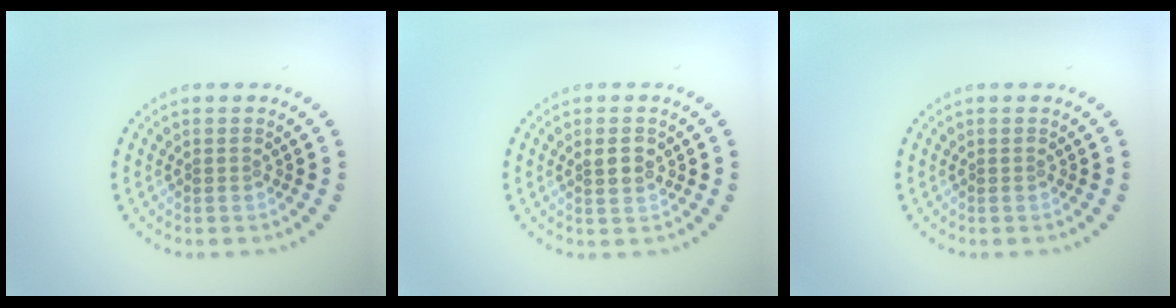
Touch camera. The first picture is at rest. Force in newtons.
{"total": 1.5, "press": 1.5, "slide": 0.3}
{"total": 0.0}